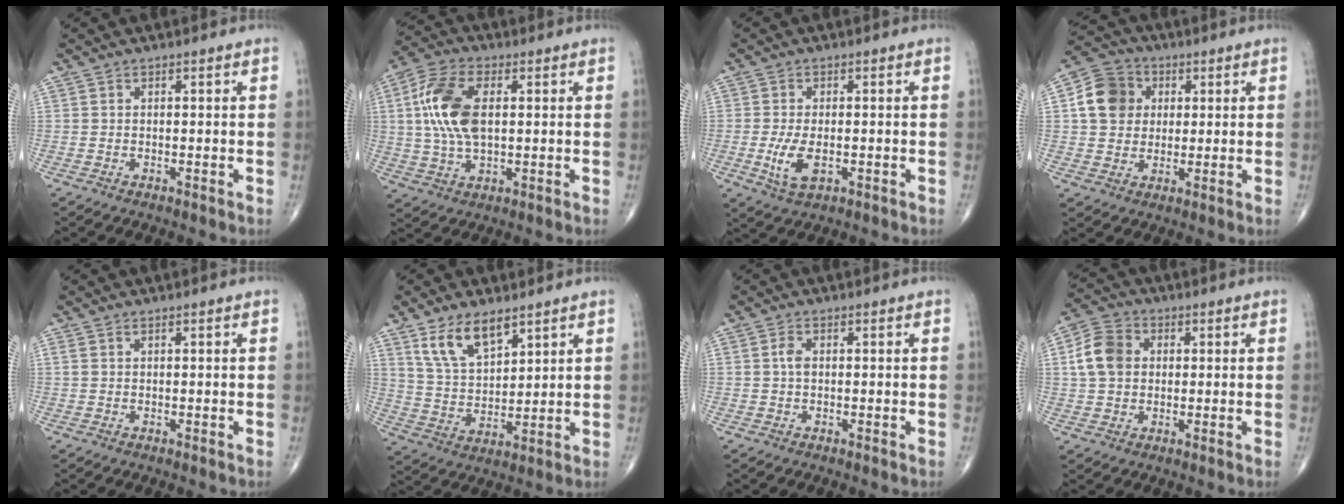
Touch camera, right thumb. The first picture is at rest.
{"total": 13.1, "force": [2.0, 6.9, 11.0], "torque": [-0.232, 0.008, 0.037]}
{"total": 5.6, "force": [-1.2, 2.7, 4.7], "torque": [-0.096, -0.008, -0.017]}
{"total": 9.7, "force": [1.9, 8.4, 4.5], "torque": [-0.063, 0.005, 0.024]}
{"total": 0.9, "force": [0.5, 0.4, 0.7], "torque": [-0.020, 0.012, 0.014]}
{"total": 10.0, "force": [6.3, 4.6, 6.2], "torque": [-0.102, -0.033, 0.130]}
{"total": 1.9, "force": [0.2, 1.1, 1.6], "torque": [-0.033, 0.004, 0.002]}
{"total": 8.1, "force": [1.2, 6.3, 4.9], "torque": [-0.086, 0.013, 0.016]}